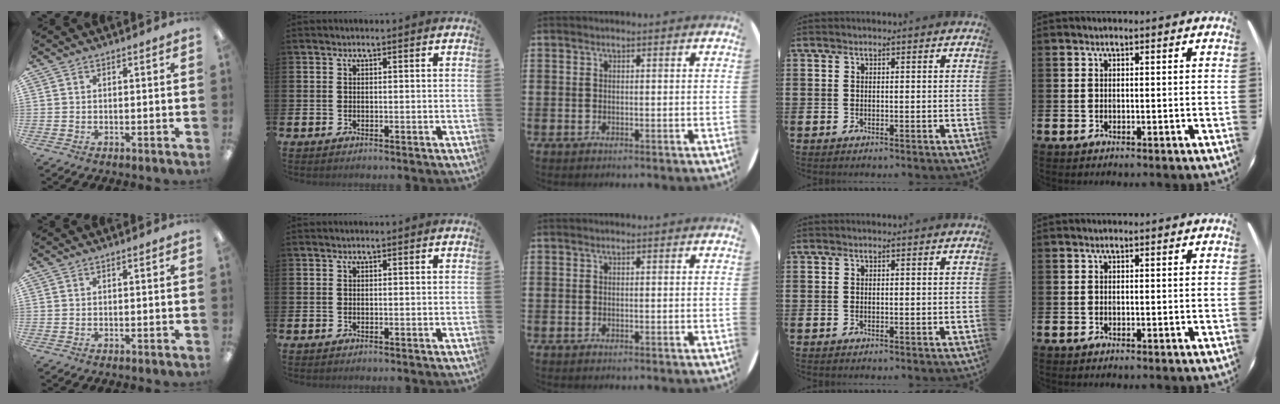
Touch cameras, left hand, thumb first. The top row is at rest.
{}